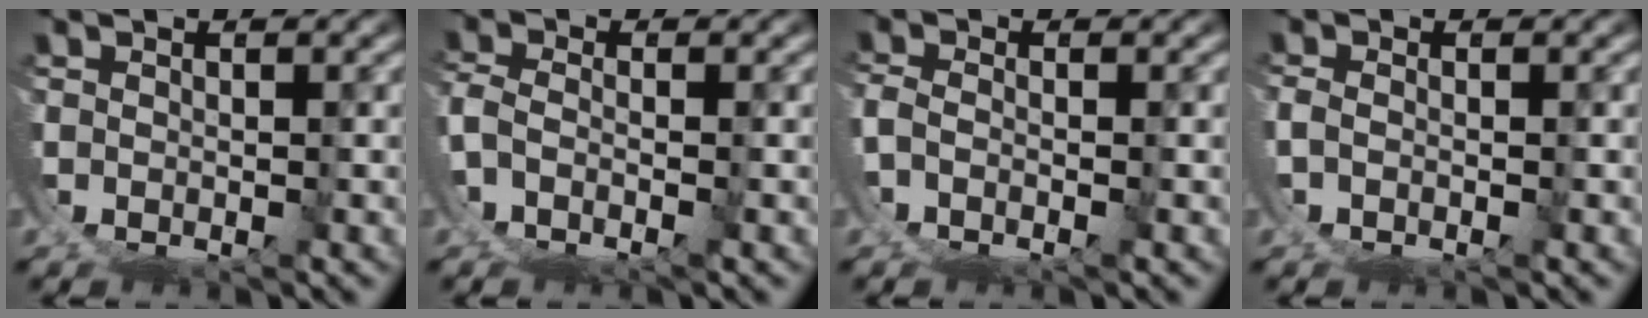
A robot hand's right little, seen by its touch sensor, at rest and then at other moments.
{"total": 2.7, "force": [-1.4, 0.5, 2.3], "torque": [-0.050, -0.015, -0.017]}
{"total": 1.6, "force": [-0.8, -0.3, 1.4], "torque": [-0.024, -0.006, -0.011]}
{"total": 1.1, "force": [-0.2, -1.0, 0.6], "torque": [-0.007, -0.001, -0.001]}